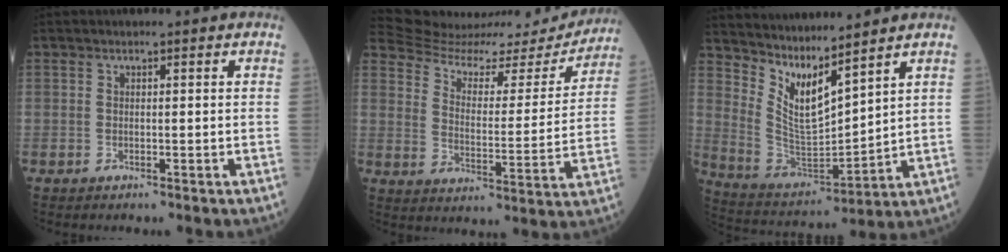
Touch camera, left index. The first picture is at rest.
{"total": 19.8, "force": [19.3, 3.6, 2.6], "torque": [-0.044, -0.049, 0.256]}
{"total": 9.2, "force": [7.4, 1.2, 5.4], "torque": [-0.123, -0.016, 0.159]}